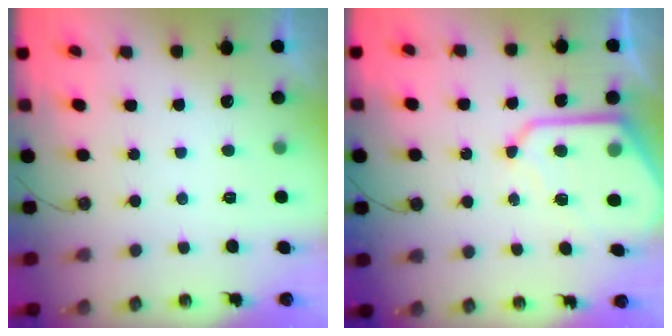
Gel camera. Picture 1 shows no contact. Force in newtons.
{"total": 12.2, "press": 12.1, "slide": 1.0}